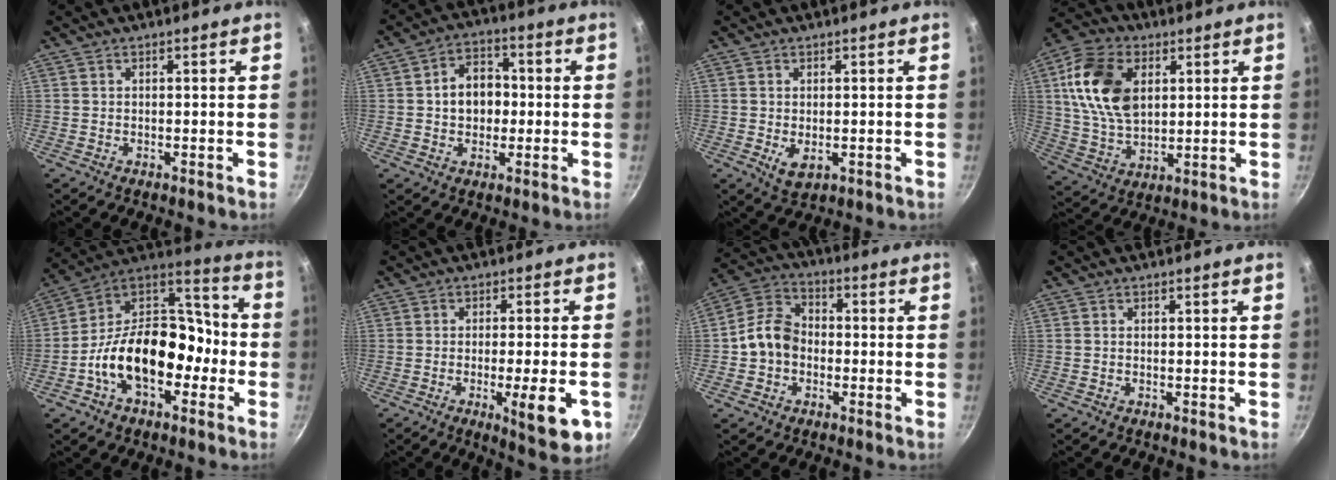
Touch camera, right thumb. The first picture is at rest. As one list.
[{"total": 8.7, "force": [0.0, 6.8, 5.5], "torque": [-0.050, 0.015, -0.007]}, {"total": 3.5, "force": [-0.5, 2.2, 2.7], "torque": [-0.046, -0.014, 0.000]}, {"total": 16.3, "force": [4.1, 10.8, 11.6], "torque": [-0.199, -0.007, 0.079]}, {"total": 21.0, "force": [-6.2, 13.5, 14.9], "torque": [-0.199, 0.079, -0.115]}, {"total": 10.6, "force": [-3.4, 2.4, 9.8], "torque": [-0.126, 0.001, -0.043]}, {"total": 5.0, "force": [-1.4, 3.1, 3.6], "torque": [-0.072, 0.028, -0.036]}, {"total": 0.0}]